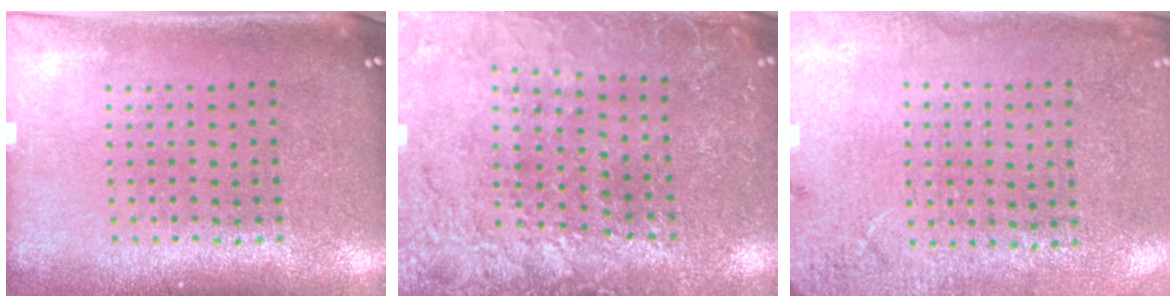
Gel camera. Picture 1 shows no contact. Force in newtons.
{"total": 2.8, "press": 2.8, "slide": 0.1}
{"total": 2.7, "press": 2.2, "slide": 1.5}